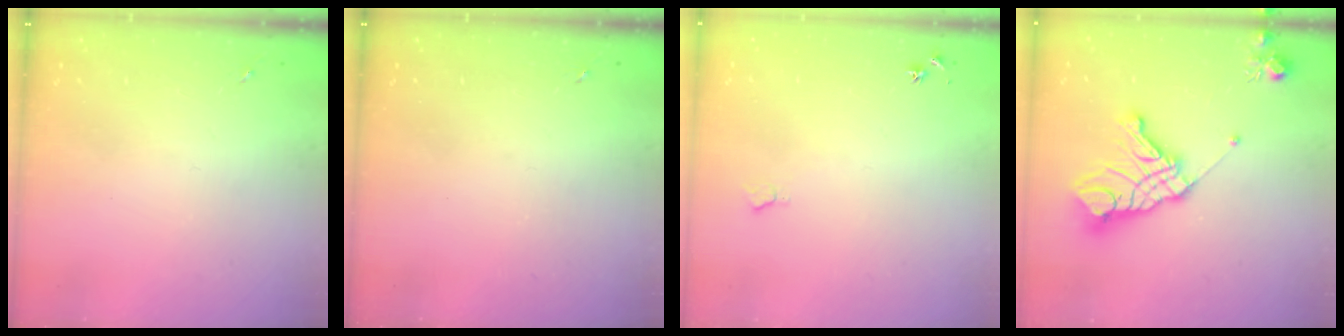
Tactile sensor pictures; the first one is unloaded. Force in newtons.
{"total": 0.0}
{"total": 5.6, "press": 5.5, "slide": 0.7}
{"total": 17.5, "press": 17.4, "slide": 2.0}